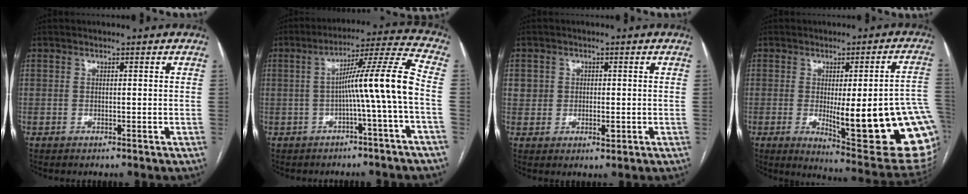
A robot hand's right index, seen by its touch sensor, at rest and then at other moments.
{"total": 10.6, "force": [-1.8, -1.9, 10.3], "torque": [-0.159, 0.026, -0.026]}
{"total": 3.3, "force": [0.1, 2.8, 1.8], "torque": [-0.023, 0.004, 0.006]}
{"total": 23.7, "force": [-4.1, 3.6, 23.1], "torque": [-0.196, -0.017, -0.039]}